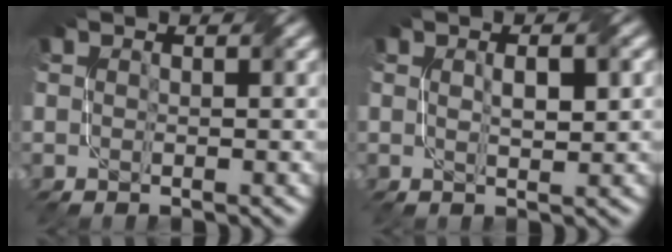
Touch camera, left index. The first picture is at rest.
{"total": 2.1, "force": [0.3, 0.6, 2.0], "torque": [-0.039, 0.003, 0.010]}